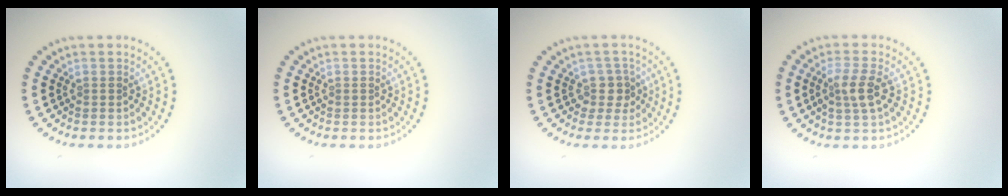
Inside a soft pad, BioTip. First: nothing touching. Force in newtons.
{"total": 0.0}
{"total": 2.2, "press": 1.7, "slide": 1.3}
{"total": 2.5, "press": 2.3, "slide": 0.9}